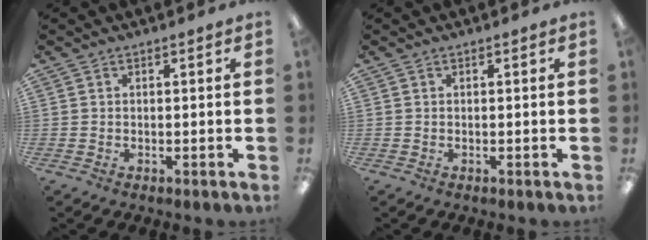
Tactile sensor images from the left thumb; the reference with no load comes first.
{"total": 0.0}